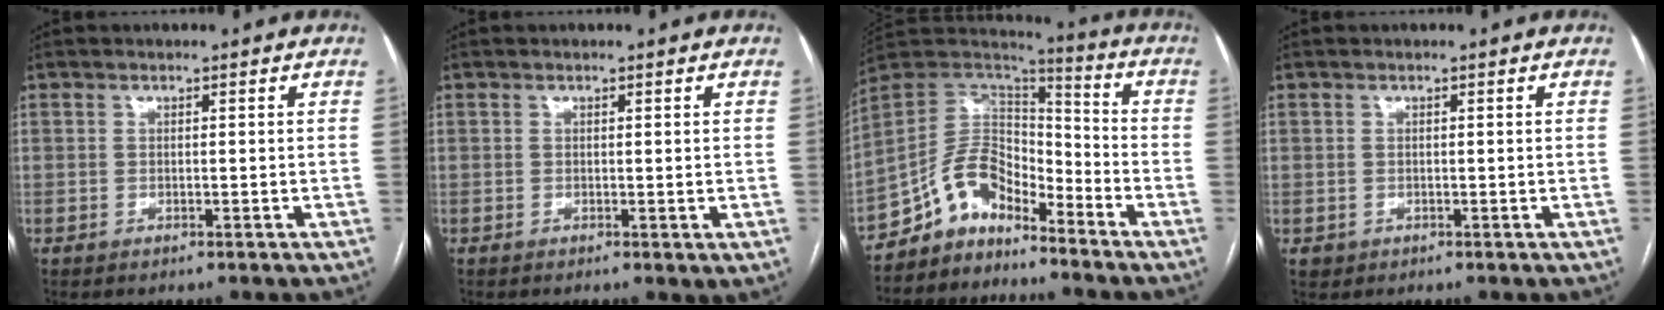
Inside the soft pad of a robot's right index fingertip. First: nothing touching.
{"total": 1.0, "force": [0.1, 0.3, 1.0], "torque": [-0.019, -0.005, 0.003]}
{"total": 10.2, "force": [-8.0, 4.8, 4.1], "torque": [-0.072, 0.046, -0.151]}
{"total": 1.3, "force": [-0.1, 1.3, 0.1], "torque": [0.003, 0.005, 0.000]}